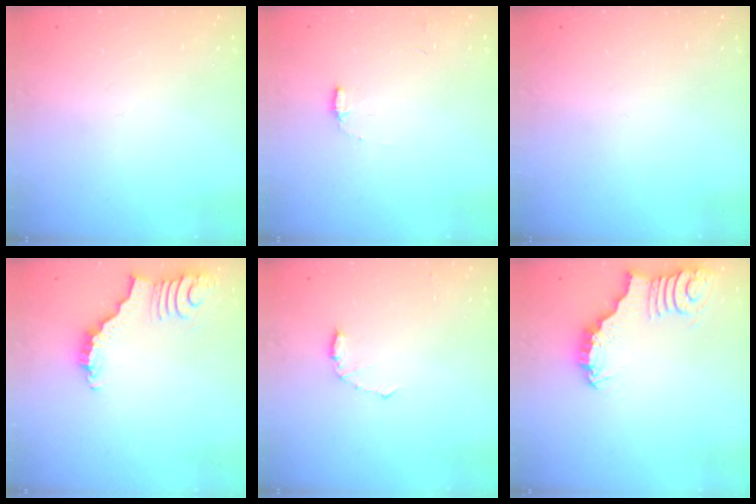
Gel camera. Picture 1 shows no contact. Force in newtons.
{"total": 7.4, "press": 7.4, "slide": 0.7}
{"total": 0.0}
{"total": 3.7, "press": 3.6, "slide": 0.7}
{"total": 6.3, "press": 6.2, "slide": 0.5}
{"total": 3.4, "press": 3.4, "slide": 0.1}